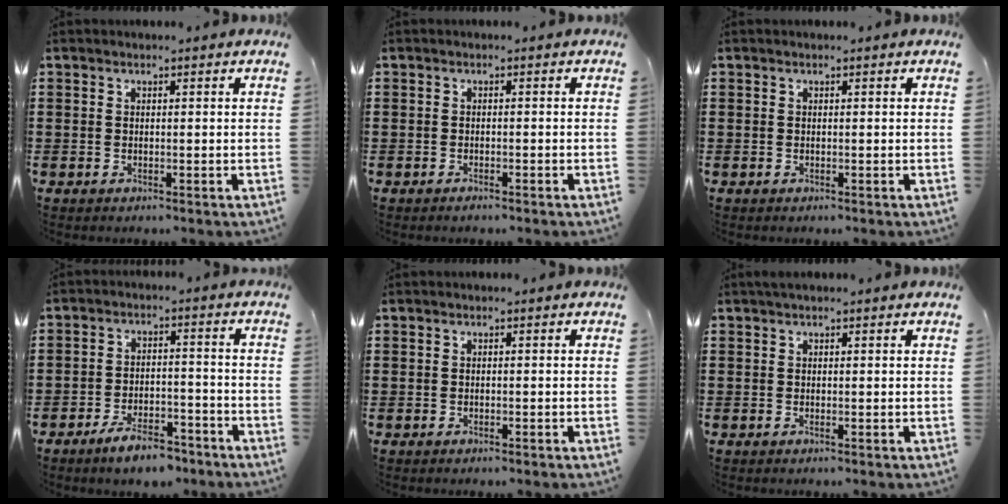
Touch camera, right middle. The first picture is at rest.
{"total": 0.8, "force": [-0.7, 0.1, 0.3], "torque": [-0.009, -0.005, -0.013]}
{"total": 0.0}
{"total": 6.1, "force": [-5.4, 1.5, 2.4], "torque": [-0.042, 0.009, -0.101]}
{"total": 0.5, "force": [-0.4, 0.1, 0.2], "torque": [-0.006, -0.003, -0.008]}
{"total": 0.8, "force": [0.2, -0.1, 0.8], "torque": [-0.014, 0.001, 0.002]}